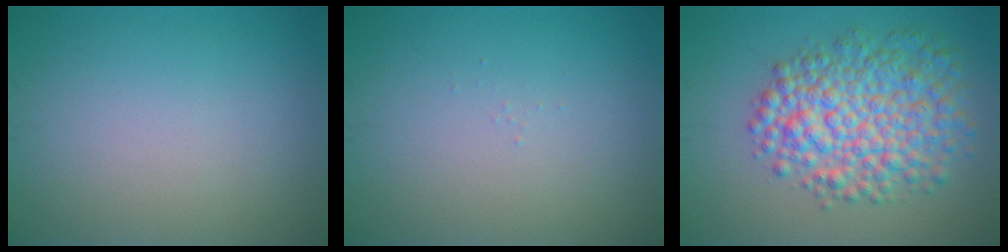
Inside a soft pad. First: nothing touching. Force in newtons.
{"total": 0.0}
{"total": 7.9, "press": 7.9, "slide": 0.2}